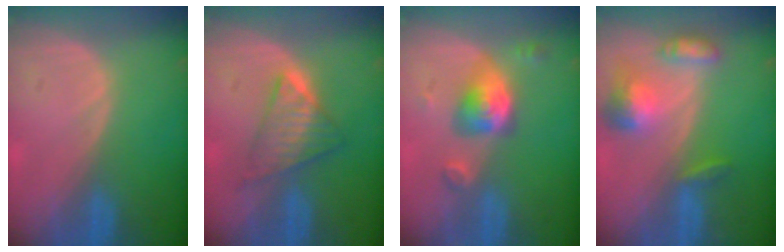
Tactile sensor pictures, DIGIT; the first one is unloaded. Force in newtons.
{"total": 5.9, "press": 5.8, "slide": 0.8}
{"total": 5.5, "press": 5.4, "slide": 1.0}
{"total": 7.0, "press": 6.6, "slide": 2.5}